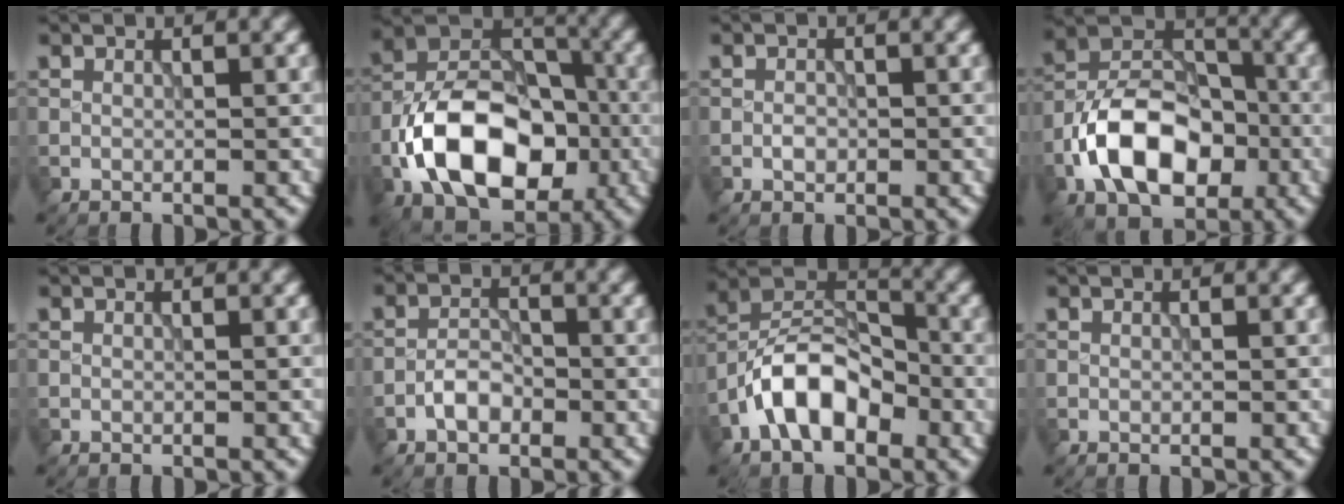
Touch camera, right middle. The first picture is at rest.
{"total": 12.1, "force": [-4.2, 7.7, 8.4], "torque": [-0.148, 0.008, -0.085]}
{"total": 1.0, "force": [-0.3, 0.7, 0.6], "torque": [-0.011, 0.000, -0.008]}
{"total": 9.9, "force": [-3.6, 6.3, 6.8], "torque": [-0.120, 0.016, -0.075]}
{"total": 0.0}
{"total": 2.5, "force": [-1.3, 1.4, 1.6], "torque": [-0.025, 0.007, -0.027]}
{"total": 7.8, "force": [-3.6, 4.3, 5.4], "torque": [-0.089, 0.015, -0.077]}
{"total": 0.0}